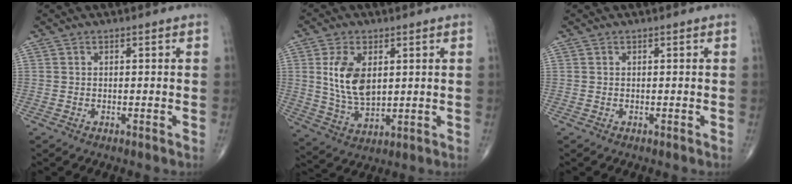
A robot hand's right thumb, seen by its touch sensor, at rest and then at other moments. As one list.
[{"total": 10.6, "force": [2.3, 6.1, 8.4], "torque": [-0.155, -0.014, 0.054]}, {"total": 0.0}]